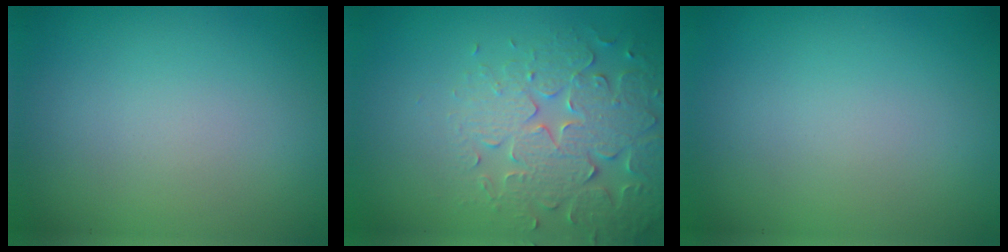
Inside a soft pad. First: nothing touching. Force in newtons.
{"total": 4.6, "press": 4.5, "slide": 0.8}
{"total": 0.0}